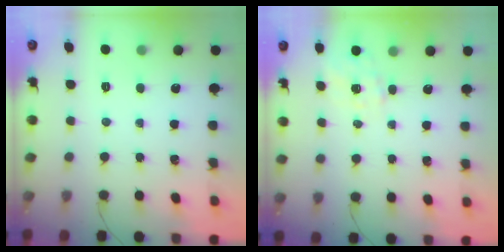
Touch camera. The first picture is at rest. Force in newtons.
{"total": 4.5, "press": 4.4, "slide": 1.1}